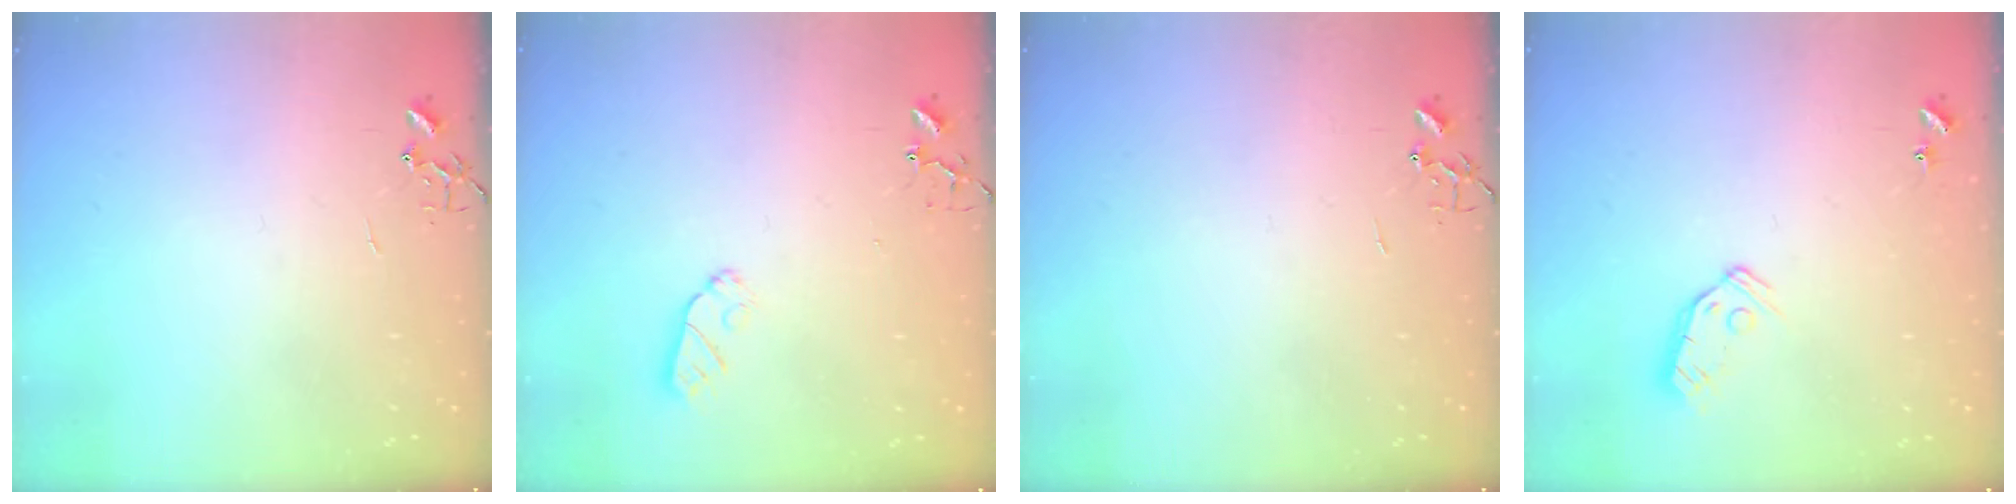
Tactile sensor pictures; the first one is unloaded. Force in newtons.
{"total": 6.6, "press": 6.6, "slide": 0.2}
{"total": 0.0}
{"total": 7.5, "press": 7.5, "slide": 0.4}